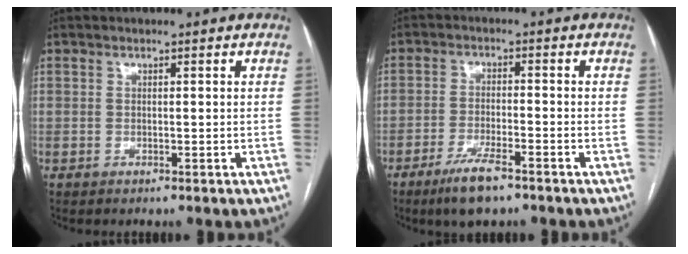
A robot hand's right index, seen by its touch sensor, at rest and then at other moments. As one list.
[{"total": 6.5, "force": [-4.6, 1.1, 4.5], "torque": [-0.090, -0.010, -0.078]}]